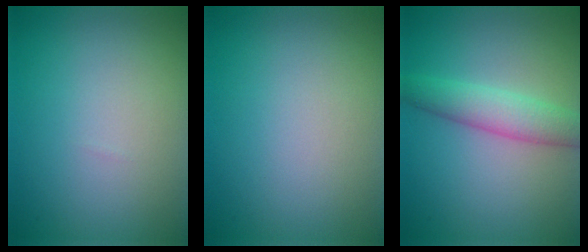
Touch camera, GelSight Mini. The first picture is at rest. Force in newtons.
{"total": 0.0}
{"total": 3.7, "press": 3.7, "slide": 0.1}